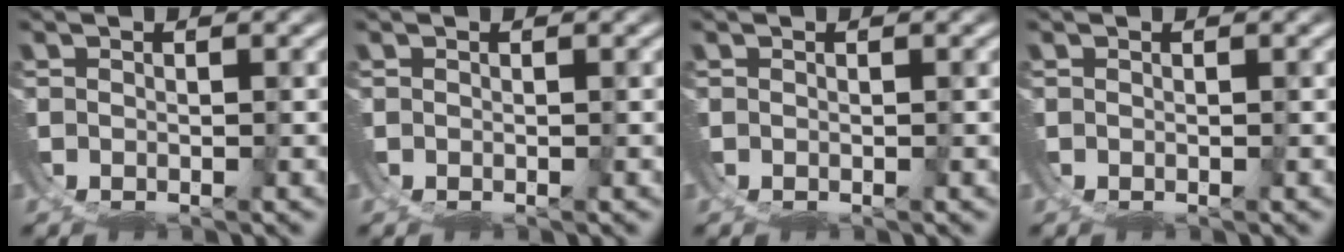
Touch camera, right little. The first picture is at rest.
{"total": 0.0}
{"total": 0.0}
{"total": 0.0}